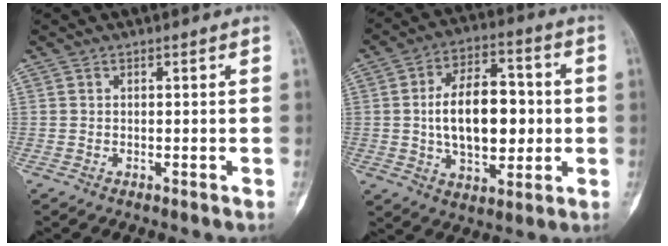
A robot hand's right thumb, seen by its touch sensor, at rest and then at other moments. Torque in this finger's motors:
{"motor_torque": [1.79, 1.90, 0.48, -0.24, 0.40]}